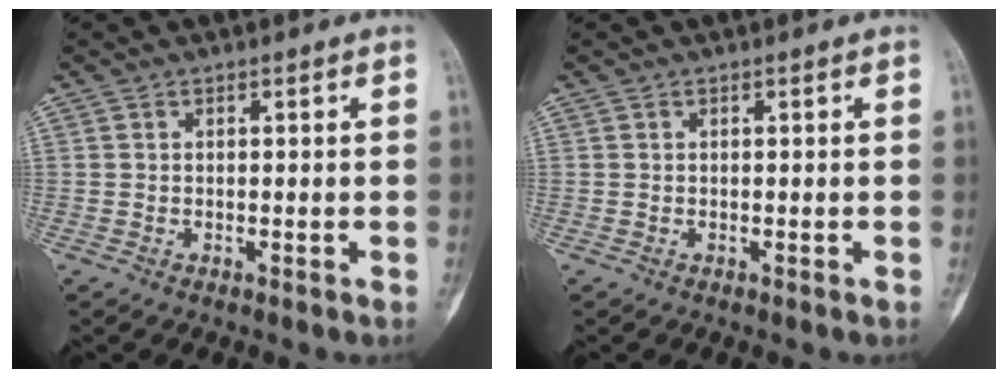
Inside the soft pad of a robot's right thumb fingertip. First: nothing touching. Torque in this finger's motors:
{"motor_torque": [0.00, 0.00, 0.06, 0.00, 0.01]}